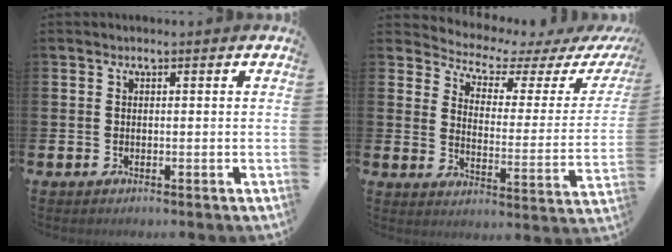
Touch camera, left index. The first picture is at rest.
{"total": 4.2, "force": [3.6, 1.6, 1.5], "torque": [-0.055, -0.030, 0.052]}